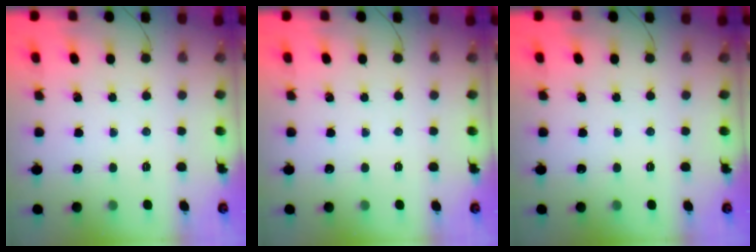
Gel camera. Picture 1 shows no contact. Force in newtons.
{"total": 0.0}
{"total": 0.0}